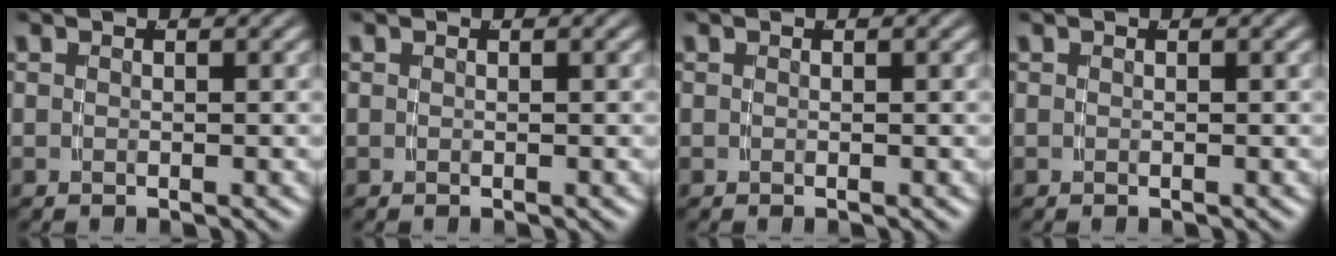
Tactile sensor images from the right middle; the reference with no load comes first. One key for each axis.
{"total": 0.0}
{"total": 0.0}
{"total": 0.0}